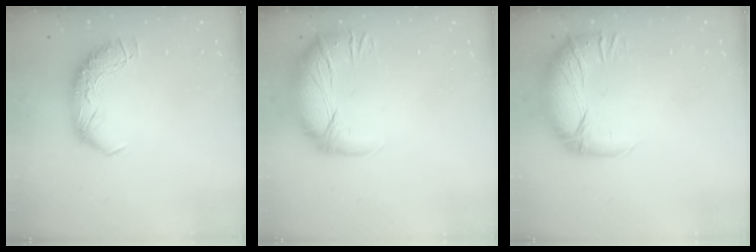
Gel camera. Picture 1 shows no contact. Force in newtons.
{"total": 2.8, "press": 1.2, "slide": 2.6}
{"total": 3.1, "press": 2.0, "slide": 2.4}